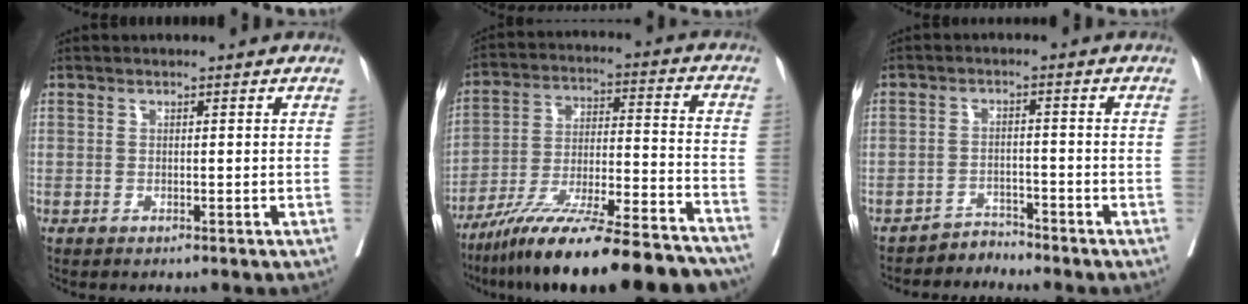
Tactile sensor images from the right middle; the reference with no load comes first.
{"total": 25.2, "force": [-21.2, 2.4, 13.3], "torque": [-0.176, -0.011, -0.333]}
{"total": 2.7, "force": [-2.5, 0.0, -1.0], "torque": [0.023, -0.007, -0.042]}